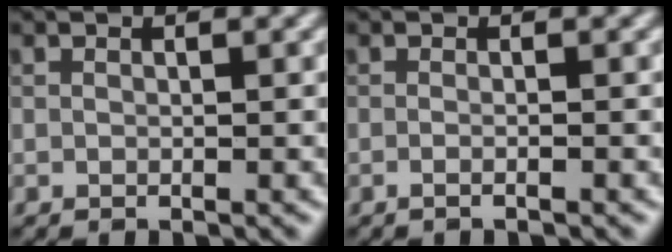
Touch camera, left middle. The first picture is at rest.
{"total": 1.2, "force": [-0.2, 0.5, 1.1], "torque": [-0.010, -0.008, -0.015]}